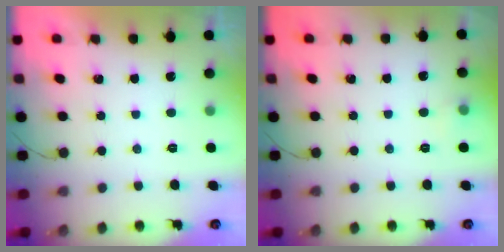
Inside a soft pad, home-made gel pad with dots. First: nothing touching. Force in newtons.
{"total": 4.8, "press": 4.7, "slide": 1.2}